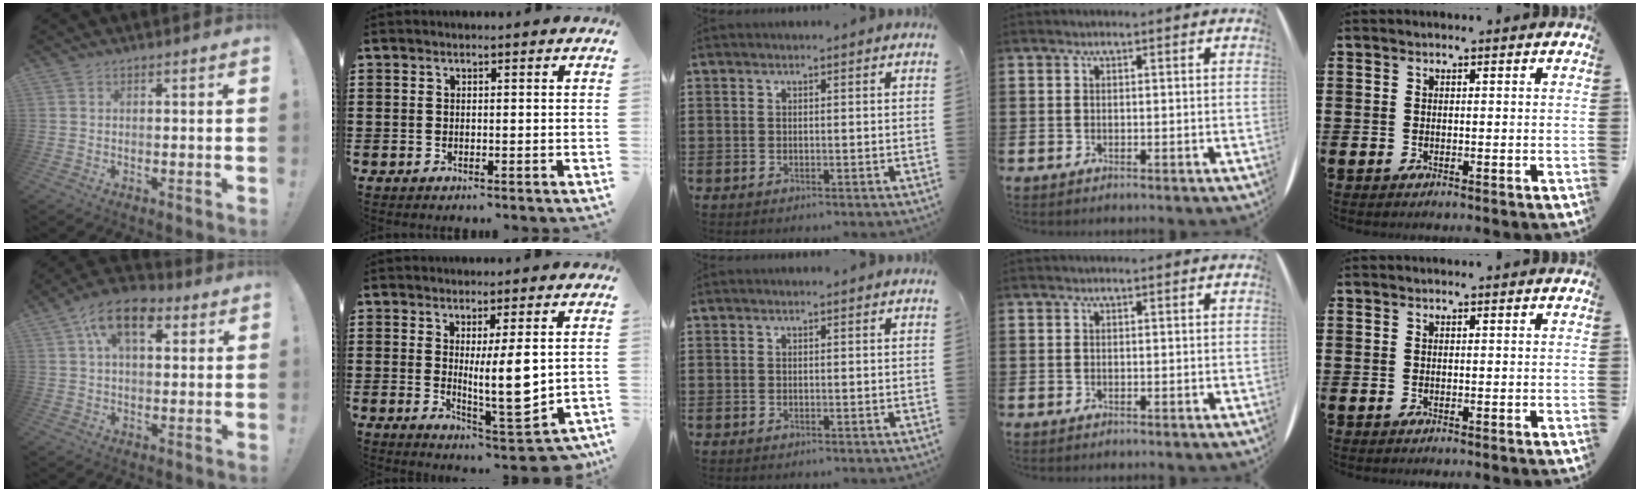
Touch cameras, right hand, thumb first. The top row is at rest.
{"thumb": {"total": 11.2, "force": [4.5, 6.3, 8.0], "torque": [-0.128, -0.003, 0.082]}, "index": {"total": 8.5, "force": [0.1, 1.7, 8.3], "torque": [-0.152, -0.023, -0.003]}}